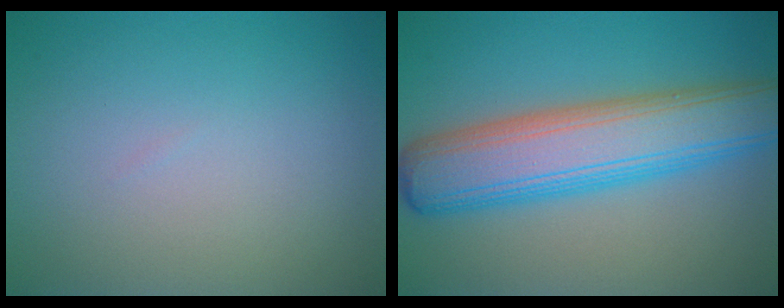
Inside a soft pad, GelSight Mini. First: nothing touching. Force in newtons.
{"total": 9.2, "press": 9.2, "slide": 0.4}